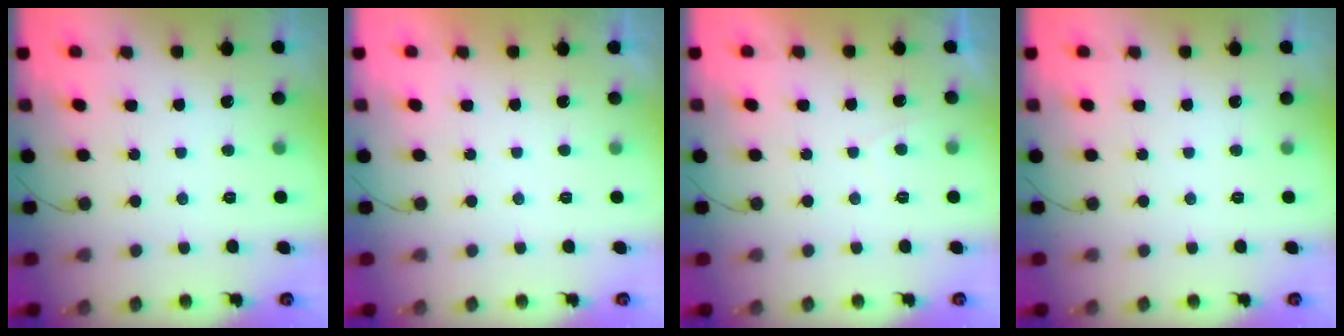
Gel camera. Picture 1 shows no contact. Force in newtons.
{"total": 2.1, "press": 2.1, "slide": 0.4}
{"total": 0.9, "press": 0.7, "slide": 0.5}
{"total": 0.0}